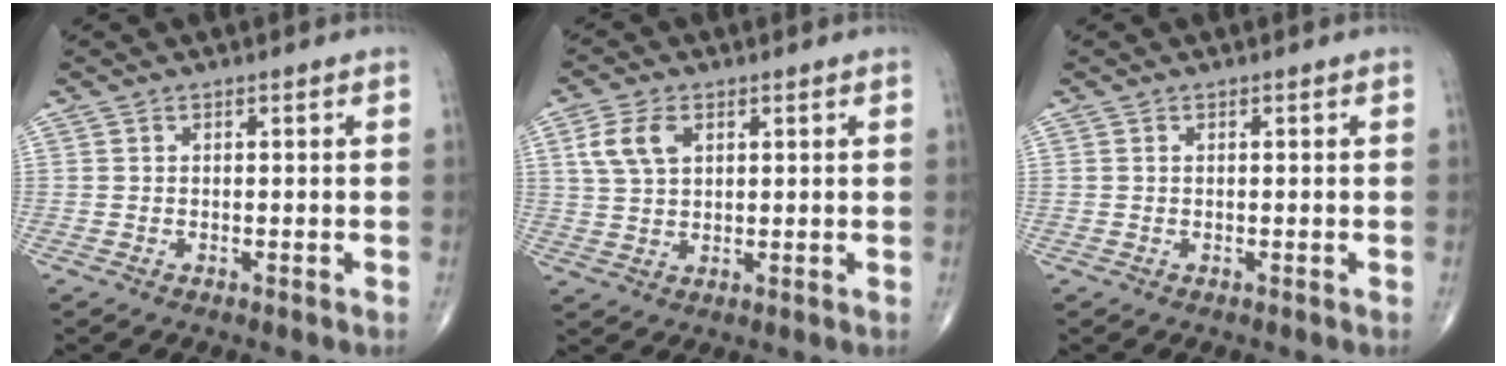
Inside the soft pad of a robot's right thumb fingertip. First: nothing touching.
{"total": 6.3, "force": [2.3, 3.8, 4.4], "torque": [-0.089, 0.001, 0.045]}
{"total": 0.0}